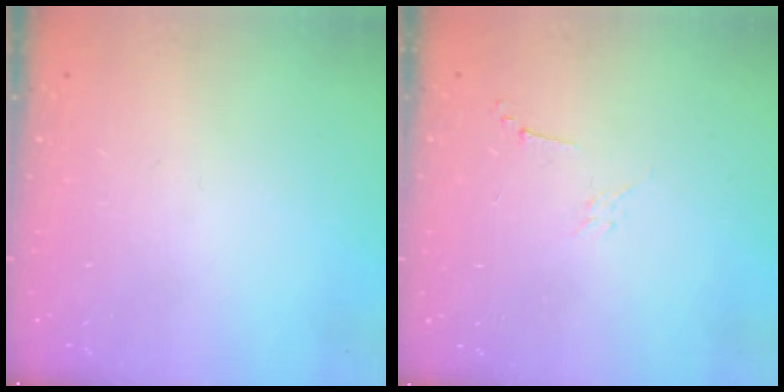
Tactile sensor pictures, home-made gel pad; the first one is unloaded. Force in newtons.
{"total": 3.5, "press": 3.5, "slide": 0.8}